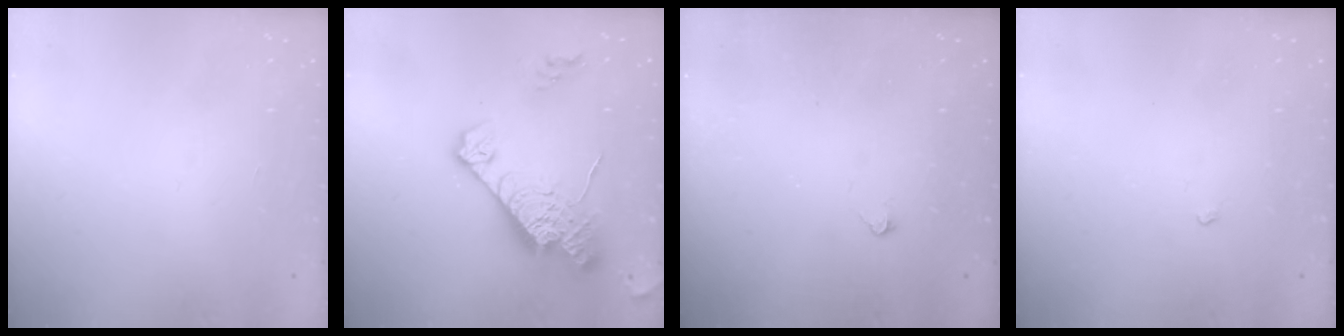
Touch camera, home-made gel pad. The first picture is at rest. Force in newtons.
{"total": 16.9, "press": 16.8, "slide": 1.4}
{"total": 3.0, "press": 3.0, "slide": 0.5}
{"total": 2.3, "press": 2.3, "slide": 0.3}